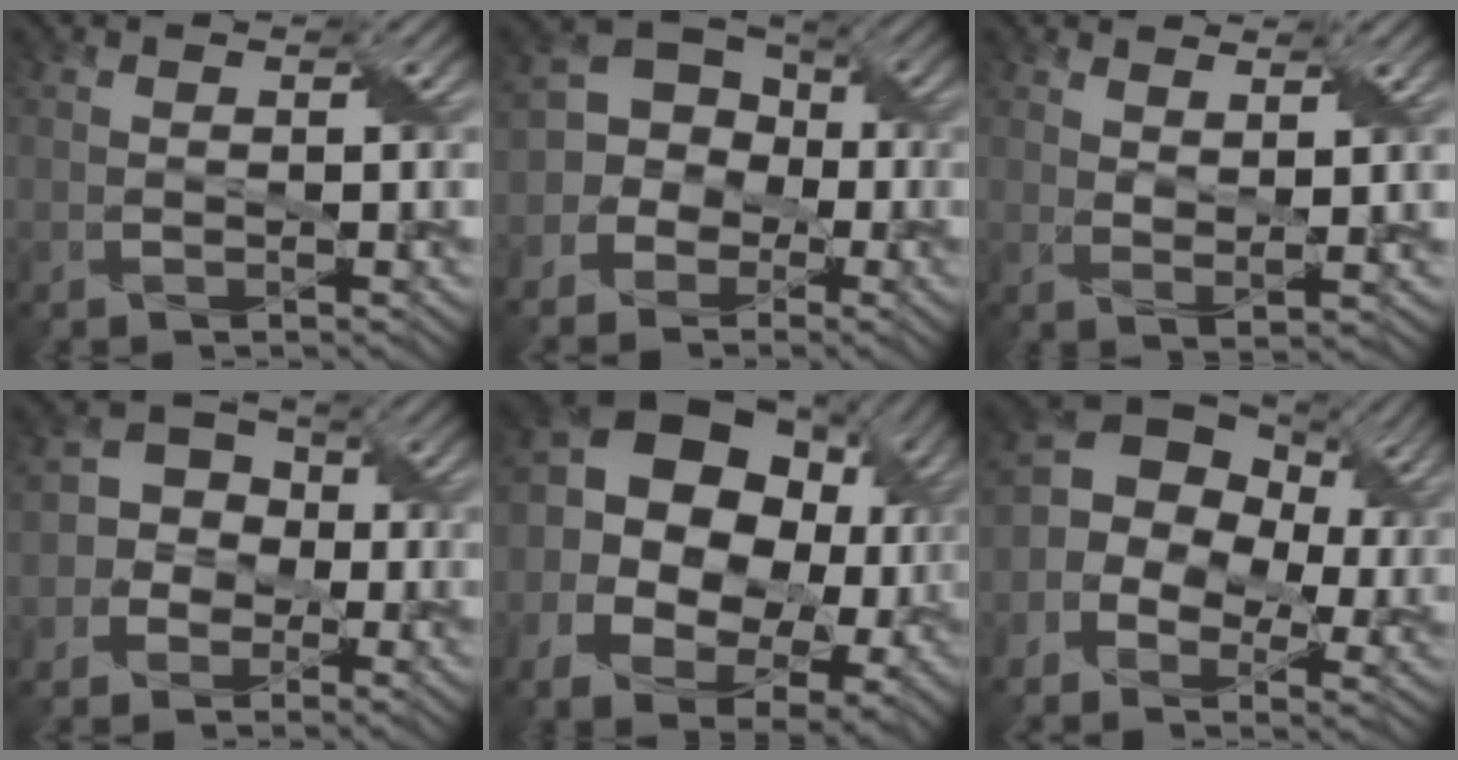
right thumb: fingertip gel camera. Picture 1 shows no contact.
{"total": 8.8, "force": [-2.6, 7.7, 3.6], "torque": [-0.075, 0.018, -0.072]}
{"total": 2.9, "force": [2.2, 0.5, 1.8], "torque": [-0.041, -0.004, 0.044]}
{"total": 5.7, "force": [-1.6, 5.0, 2.1], "torque": [-0.038, 0.008, -0.054]}
{"total": 18.5, "force": [0.1, 13.9, 12.2], "torque": [-0.250, 0.000, 0.011]}
{"total": 12.6, "force": [0.0, 9.3, 8.5], "torque": [-0.177, 0.002, 0.004]}